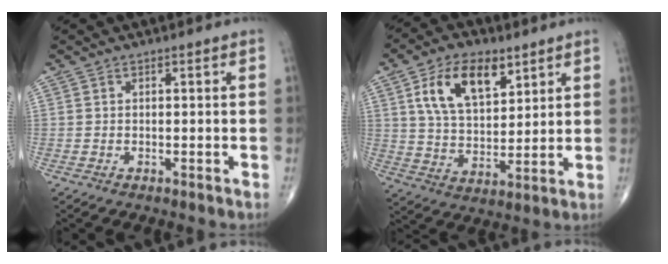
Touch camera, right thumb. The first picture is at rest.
{"total": 13.7, "force": [6.3, 7.6, 9.6], "torque": [-0.147, -0.022, 0.121]}